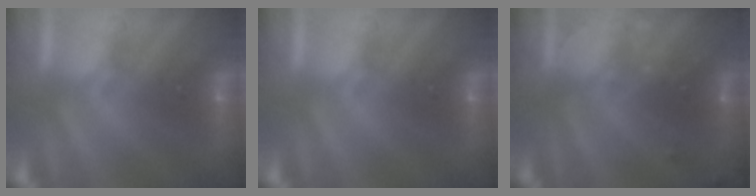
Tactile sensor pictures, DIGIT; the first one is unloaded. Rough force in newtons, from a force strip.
{"total": 0.0}
{"total": 3.2}